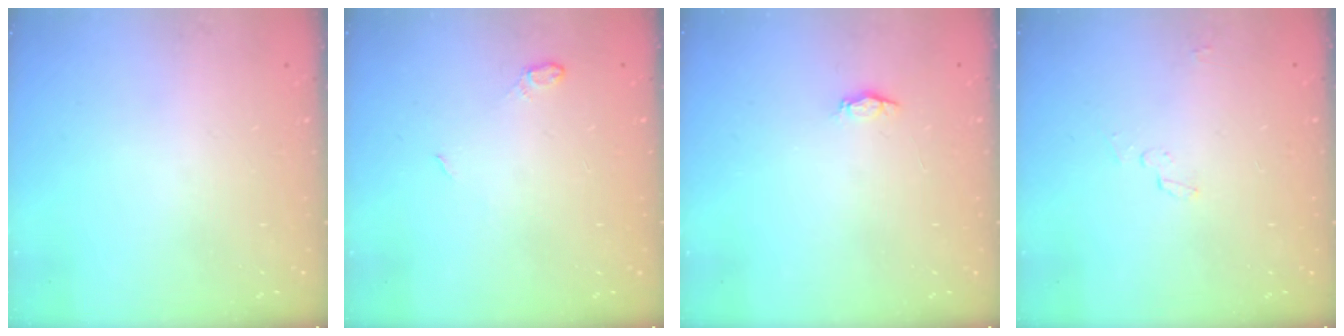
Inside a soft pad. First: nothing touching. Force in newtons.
{"total": 3.9, "press": 3.9, "slide": 0.6}
{"total": 2.2, "press": 2.1, "slide": 0.3}
{"total": 3.4, "press": 3.2, "slide": 1.2}